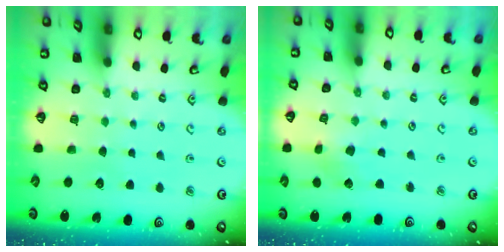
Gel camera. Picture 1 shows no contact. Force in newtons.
{"total": 2.3, "press": 2.3, "slide": 0.3}